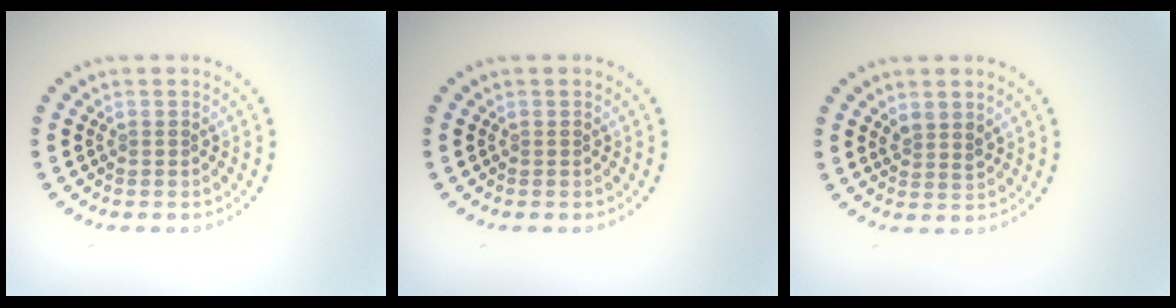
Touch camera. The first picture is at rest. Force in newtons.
{"total": 0.0}
{"total": 1.5, "press": 1.3, "slide": 0.8}